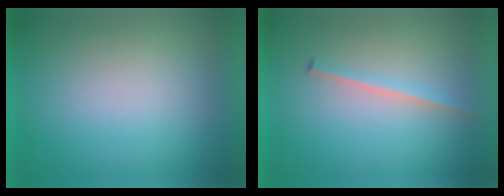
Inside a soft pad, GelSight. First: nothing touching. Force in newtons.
{"total": 1.6}